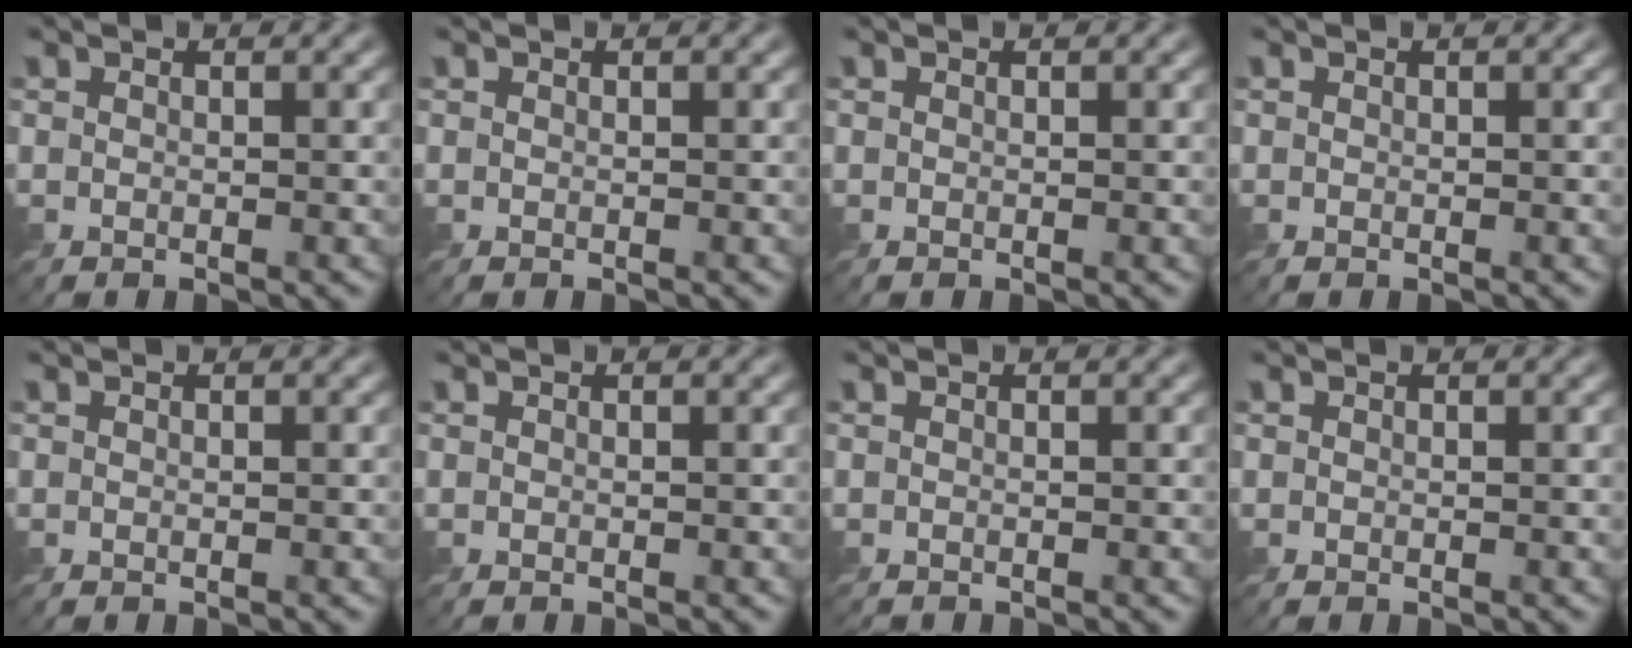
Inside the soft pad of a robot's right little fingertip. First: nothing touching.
{"total": 0.0}
{"total": 0.0}
{"total": 0.0}
{"total": 0.0}
{"total": 0.0}
{"total": 0.6, "force": [-0.6, 0.0, 0.0], "torque": [0.003, -0.005, -0.011]}
{"total": 0.0}